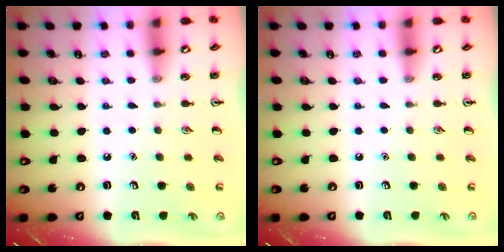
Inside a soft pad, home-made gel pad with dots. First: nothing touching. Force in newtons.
{"total": 0.0}